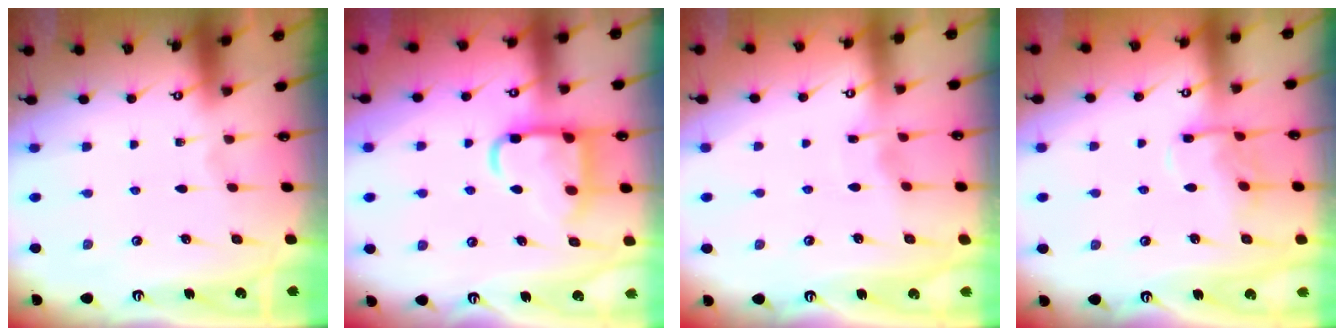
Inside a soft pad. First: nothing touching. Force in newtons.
{"total": 13.6, "press": 13.5, "slide": 1.5}
{"total": 3.4, "press": 3.4, "slide": 0.4}
{"total": 9.0, "press": 9.0, "slide": 0.9}